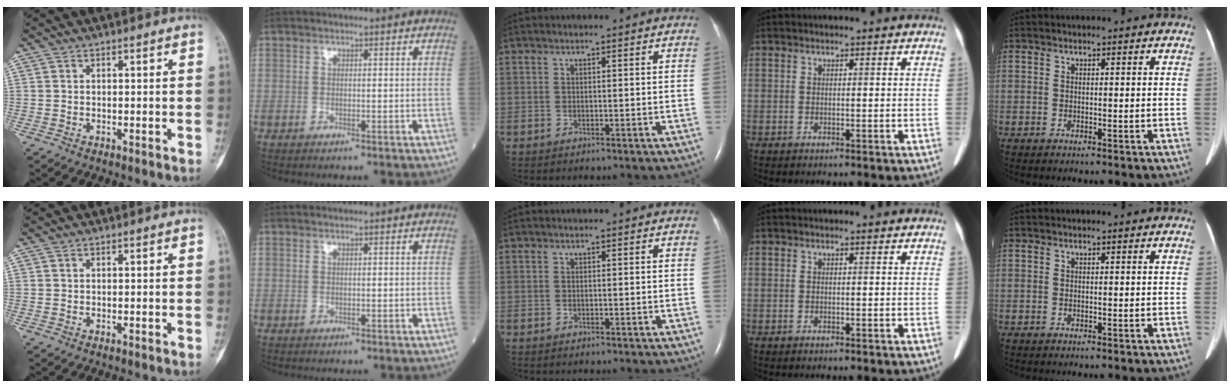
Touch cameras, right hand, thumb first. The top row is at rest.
{}